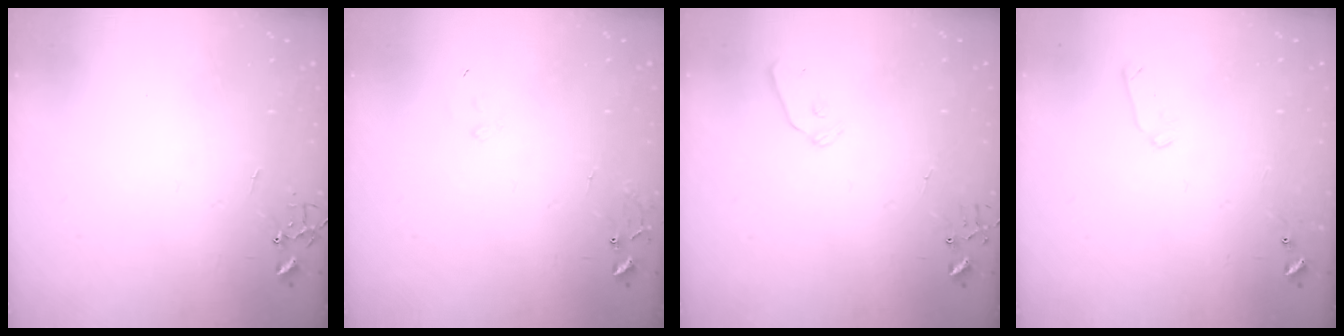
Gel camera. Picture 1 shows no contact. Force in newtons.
{"total": 7.6, "press": 7.6, "slide": 0.7}
{"total": 8.7, "press": 8.7, "slide": 0.9}
{"total": 5.2, "press": 5.1, "slide": 1.0}